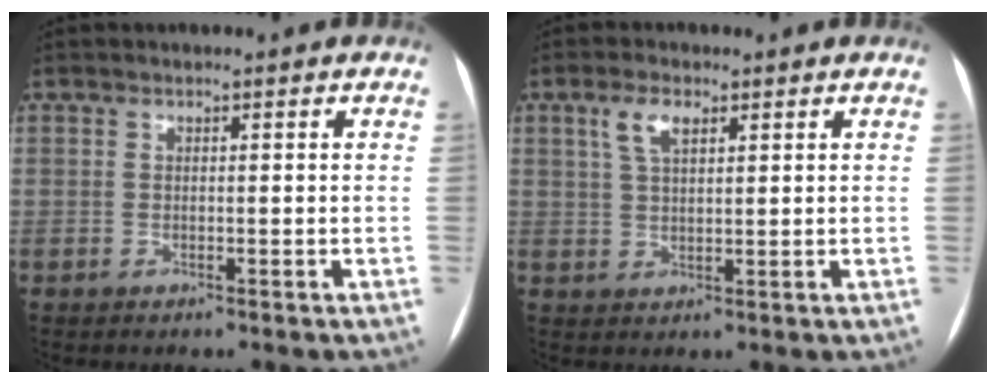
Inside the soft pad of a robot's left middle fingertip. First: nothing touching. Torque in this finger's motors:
{"motor_torque": [0.63, -0.63, 0.38, 0.05]}